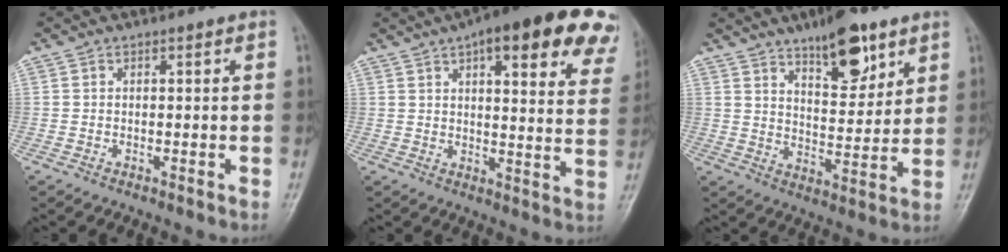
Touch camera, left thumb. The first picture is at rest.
{"total": 23.6, "force": [13.9, 7.6, 17.4], "torque": [-0.194, -0.019, 0.161]}
{"total": 12.7, "force": [8.0, 5.0, 8.5], "torque": [-0.098, -0.049, 0.129]}